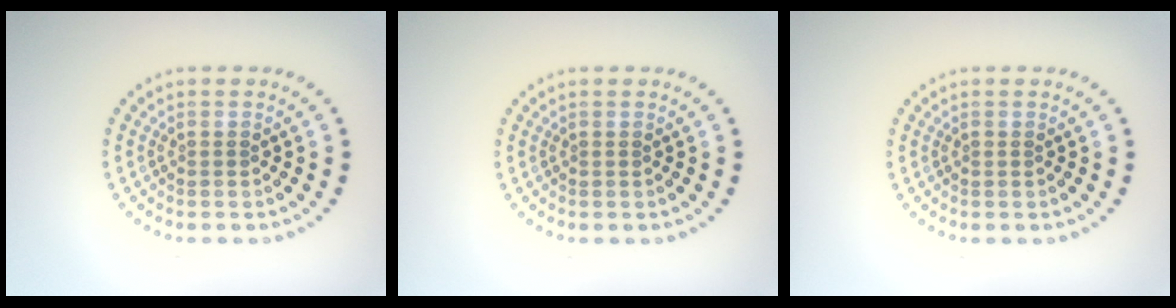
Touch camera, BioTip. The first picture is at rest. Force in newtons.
{"total": 0.0}
{"total": 0.0}